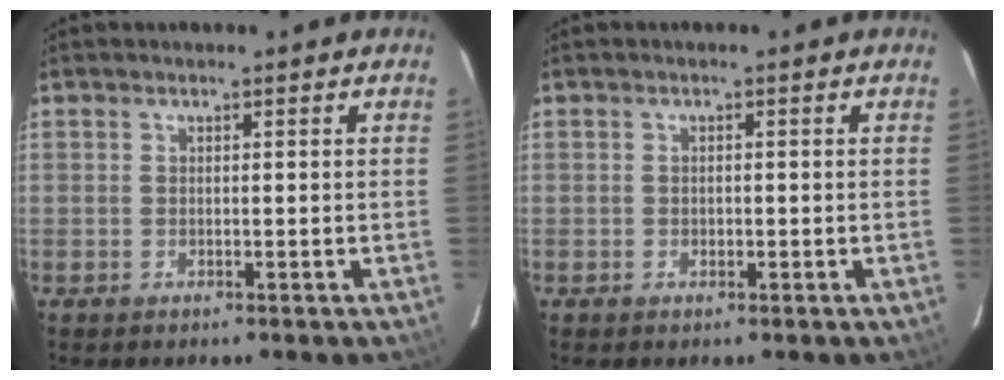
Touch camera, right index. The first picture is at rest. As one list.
[{"total": 1.0, "force": [-0.3, 0.8, 0.5], "torque": [-0.007, 0.002, -0.005]}]